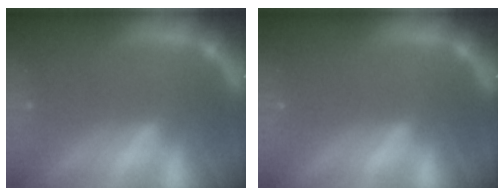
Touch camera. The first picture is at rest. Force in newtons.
{"total": 0.0}